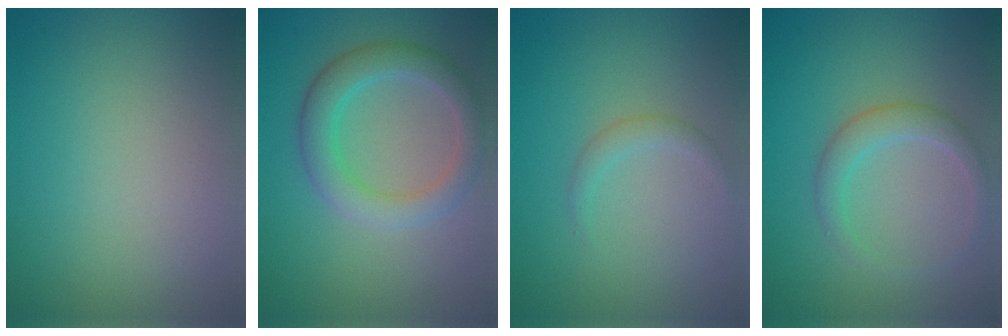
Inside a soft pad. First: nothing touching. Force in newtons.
{"total": 4.1, "press": 4.1, "slide": 0.2}
{"total": 1.1, "press": 1.1, "slide": 0.1}
{"total": 2.4, "press": 2.4, "slide": 0.2}